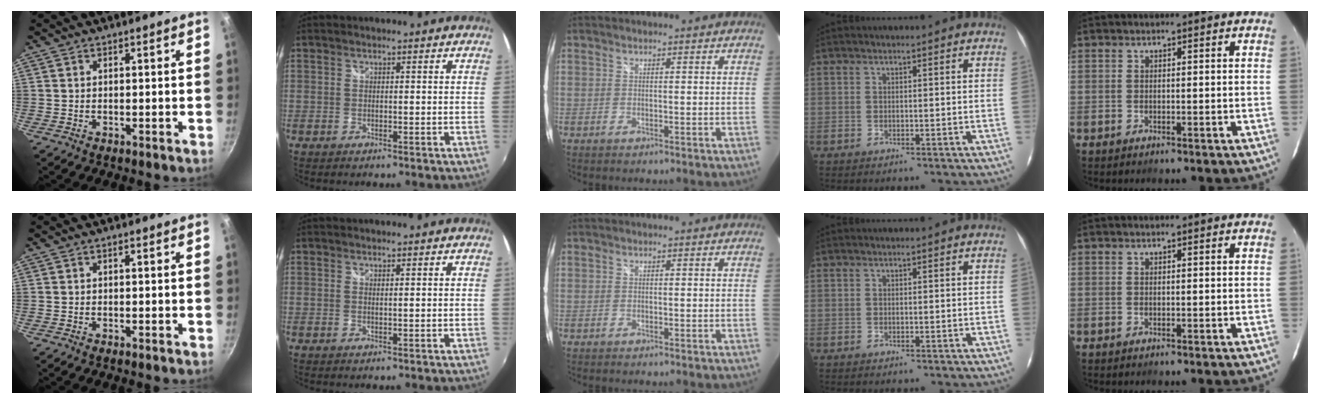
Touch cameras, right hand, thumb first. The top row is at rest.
{"index": {"total": 0.6, "force": [0.3, -0.5, -0.2], "torque": [0.003, -0.003, 0.003]}}